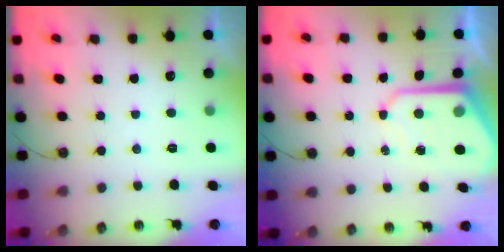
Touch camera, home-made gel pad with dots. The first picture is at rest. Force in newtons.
{"total": 10.6, "press": 10.5, "slide": 1.0}